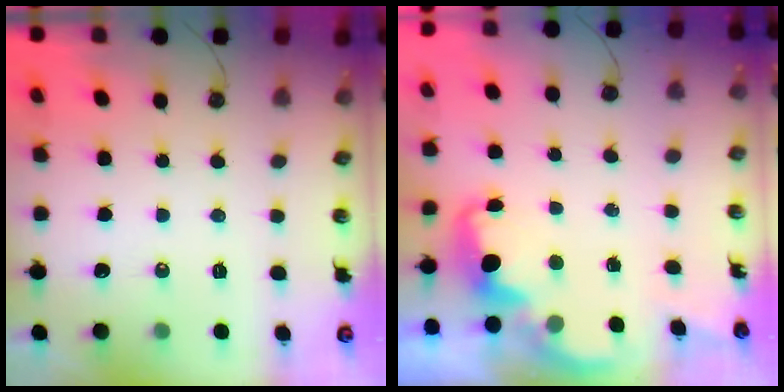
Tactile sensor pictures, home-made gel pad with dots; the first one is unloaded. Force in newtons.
{"total": 2.2, "press": 2.1, "slide": 0.6}